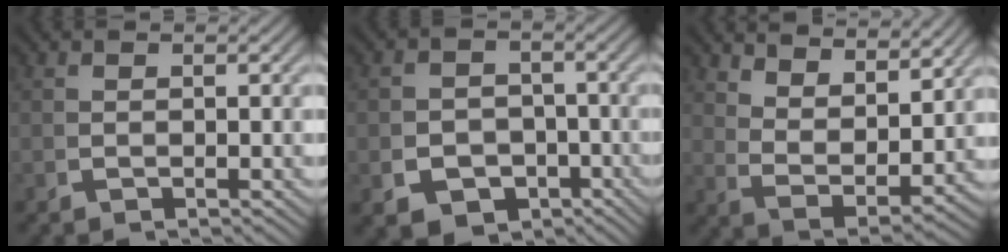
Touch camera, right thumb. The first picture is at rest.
{"total": 8.6, "force": [-4.6, 6.7, 3.0], "torque": [-0.051, -0.035, -0.061]}
{"total": 6.1, "force": [2.5, 3.2, 4.5], "torque": [-0.109, -0.028, 0.062]}